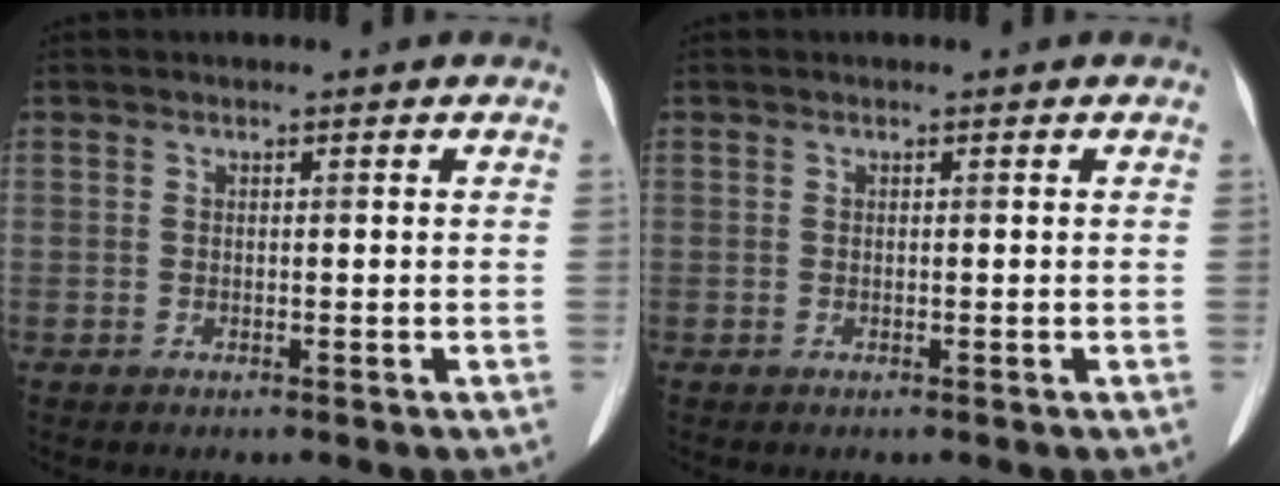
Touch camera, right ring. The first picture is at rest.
{"total": 0.0}